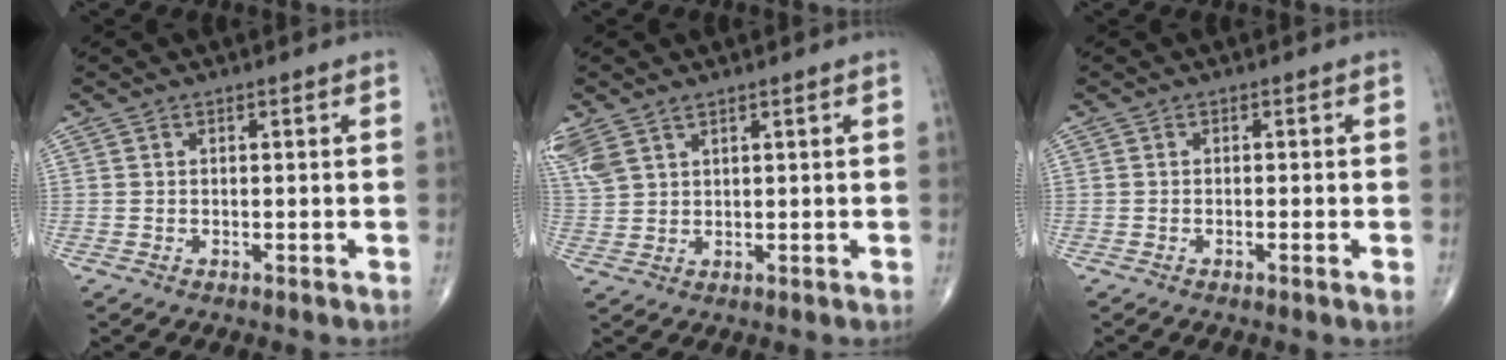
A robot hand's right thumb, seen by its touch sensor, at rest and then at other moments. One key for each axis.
{"total": 8.1, "fx": 4.6, "fy": 4.8, "fz": 4.7, "tx": -0.125, "ty": 0.003, "tz": 0.102}
{"total": 1.2, "fx": -0.4, "fy": -0.1, "fz": 1.1, "tx": -0.022, "ty": -0.002, "tz": -0.009}